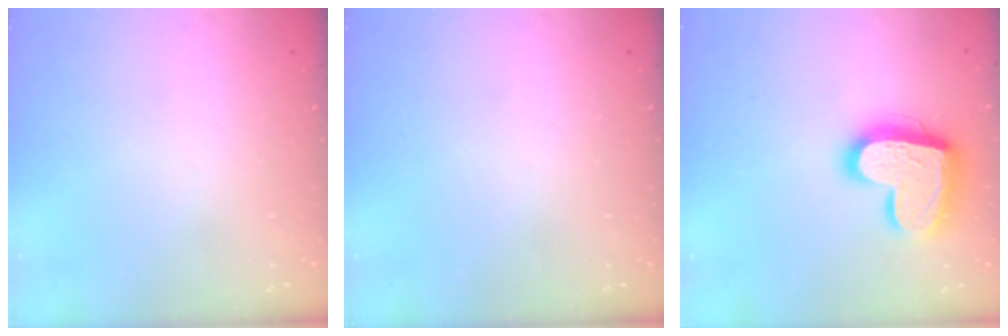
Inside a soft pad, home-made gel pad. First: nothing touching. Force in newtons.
{"total": 0.0}
{"total": 18.3, "press": 18.2, "slide": 1.7}